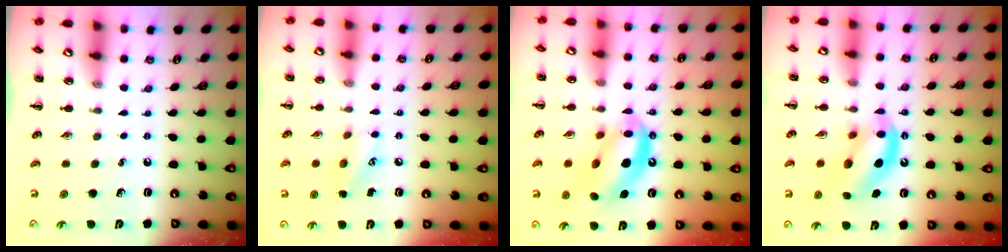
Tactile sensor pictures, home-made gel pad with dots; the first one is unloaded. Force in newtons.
{"total": 8.3, "press": 8.3, "slide": 1.0}
{"total": 14.2, "press": 13.6, "slide": 4.1}
{"total": 11.5, "press": 11.1, "slide": 3.0}